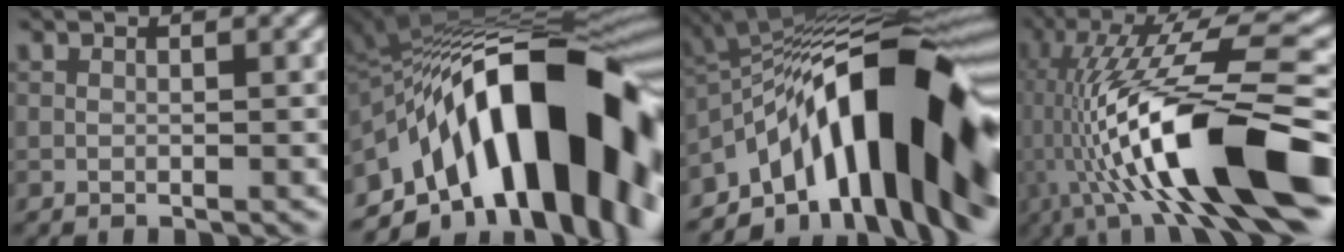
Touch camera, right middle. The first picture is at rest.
{"total": 18.0, "force": [-5.3, 9.0, 14.7], "torque": [-0.212, 0.036, -0.091]}
{"total": 15.8, "force": [-5.3, 6.4, 13.4], "torque": [-0.172, 0.052, -0.105]}
{"total": 15.3, "force": [-2.8, 3.7, 14.6], "torque": [-0.267, 0.047, -0.037]}